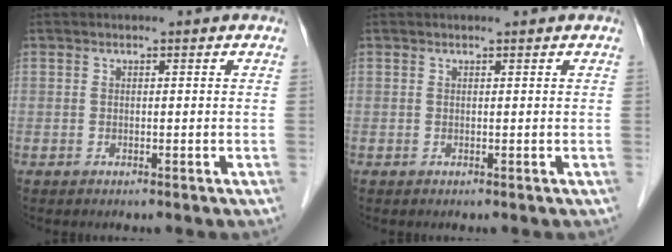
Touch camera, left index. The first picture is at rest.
{"total": 0.6, "force": [0.6, 0.0, 0.3], "torque": [-0.006, 0.005, 0.009]}